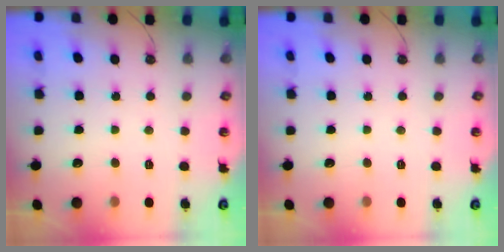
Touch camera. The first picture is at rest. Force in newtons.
{"total": 0.0}